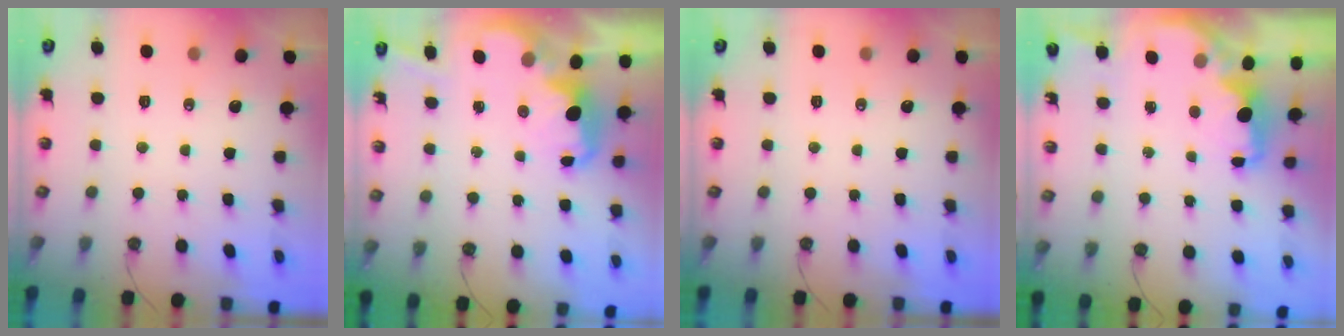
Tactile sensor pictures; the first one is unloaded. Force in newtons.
{"total": 2.8, "press": 2.8, "slide": 0.5}
{"total": 0.0}
{"total": 1.9, "press": 1.9, "slide": 0.5}